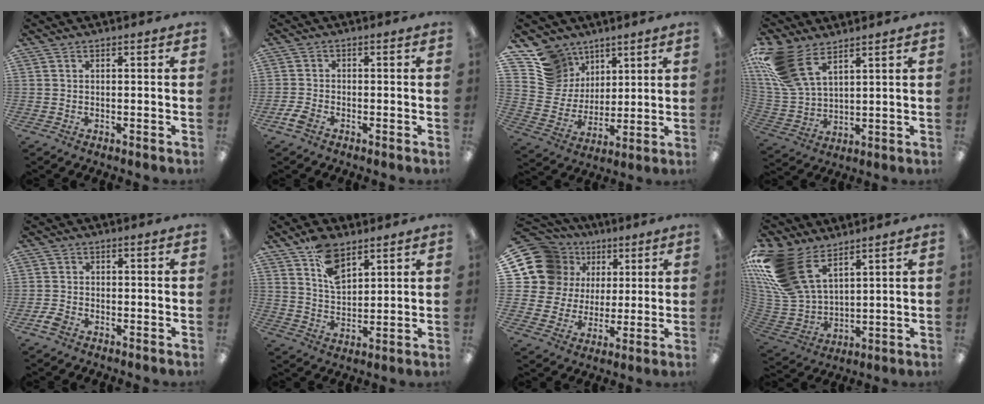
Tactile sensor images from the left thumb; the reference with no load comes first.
{"total": 2.9, "force": [-1.9, 1.6, 1.6], "torque": [-0.036, 0.004, -0.037]}
{"total": 12.6, "force": [8.4, 9.2, 1.7], "torque": [-0.060, -0.056, 0.171]}
{"total": 15.1, "force": [8.9, 7.9, 9.2], "torque": [-0.221, -0.025, 0.169]}
{"total": 2.7, "force": [-1.6, 1.7, 1.3], "torque": [-0.034, 0.002, -0.032]}
{"total": 9.5, "force": [6.0, 5.2, 5.2], "torque": [-0.087, -0.022, 0.108]}
{"total": 16.1, "force": [6.5, 13.7, 5.3], "torque": [-0.120, -0.025, 0.138]}
{"total": 20.9, "force": [11.2, 12.3, 12.7], "torque": [-0.309, -0.052, 0.209]}